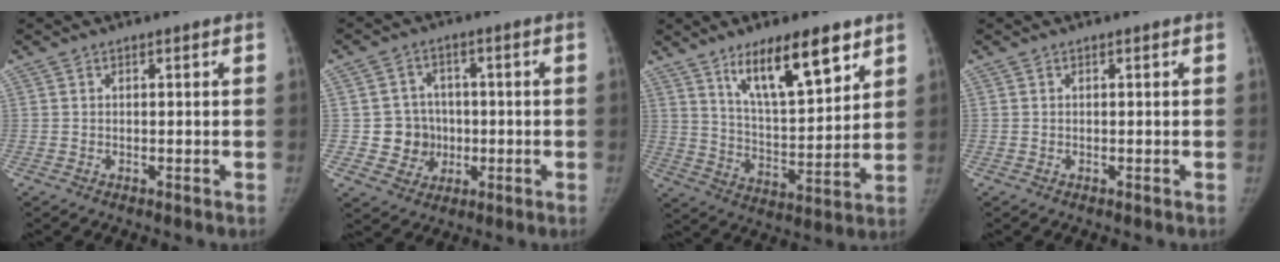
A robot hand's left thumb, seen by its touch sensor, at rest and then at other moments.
{"total": 7.5, "force": [-0.8, 7.2, 1.8], "torque": [0.011, 0.016, -0.008]}
{"total": 15.4, "force": [9.4, 4.7, 11.2], "torque": [-0.157, -0.053, 0.166]}
{"total": 0.0}